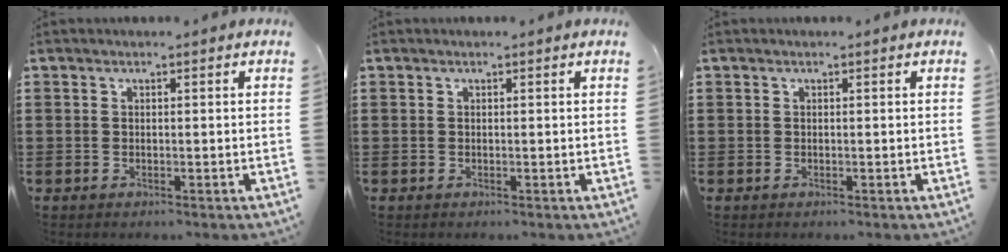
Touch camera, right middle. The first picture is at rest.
{"total": 0.0}
{"total": 0.0}